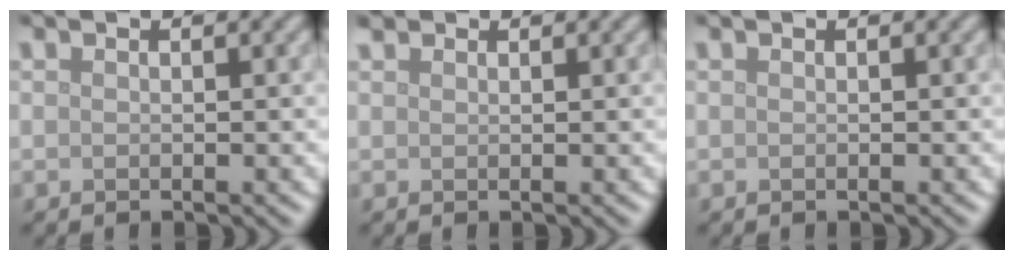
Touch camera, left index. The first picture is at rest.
{"total": 0.8, "force": [0.8, 0.3, 0.1], "torque": [-0.003, 0.003, 0.016]}
{"total": 0.0}